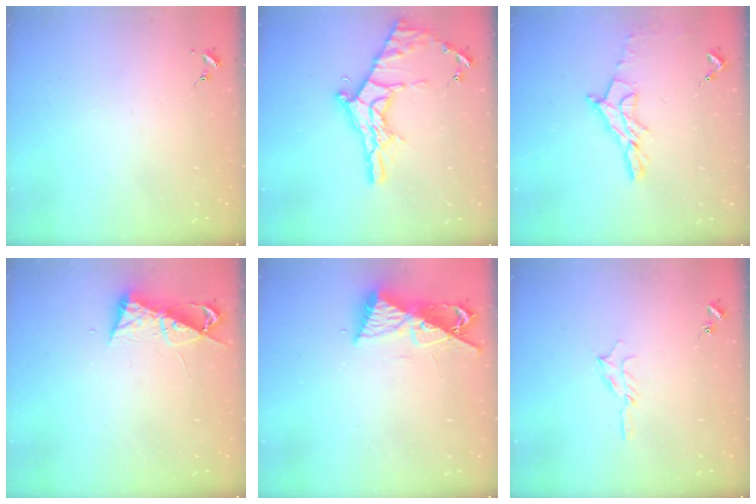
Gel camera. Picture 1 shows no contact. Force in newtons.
{"total": 20.6, "press": 20.6, "slide": 1.6}
{"total": 12.3, "press": 12.3, "slide": 0.9}
{"total": 8.3, "press": 8.2, "slide": 0.8}
{"total": 9.2, "press": 9.1, "slide": 0.9}
{"total": 5.8, "press": 5.7, "slide": 0.8}